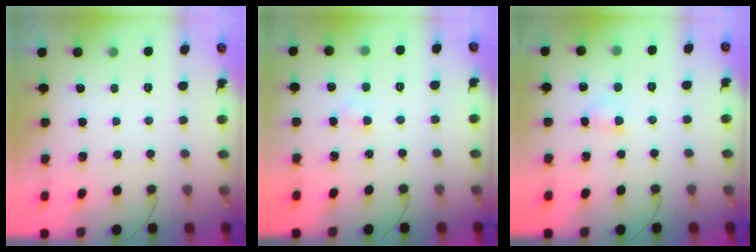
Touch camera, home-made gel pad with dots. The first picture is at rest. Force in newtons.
{"total": 2.3, "press": 2.2, "slide": 0.9}
{"total": 2.9, "press": 2.7, "slide": 1.1}